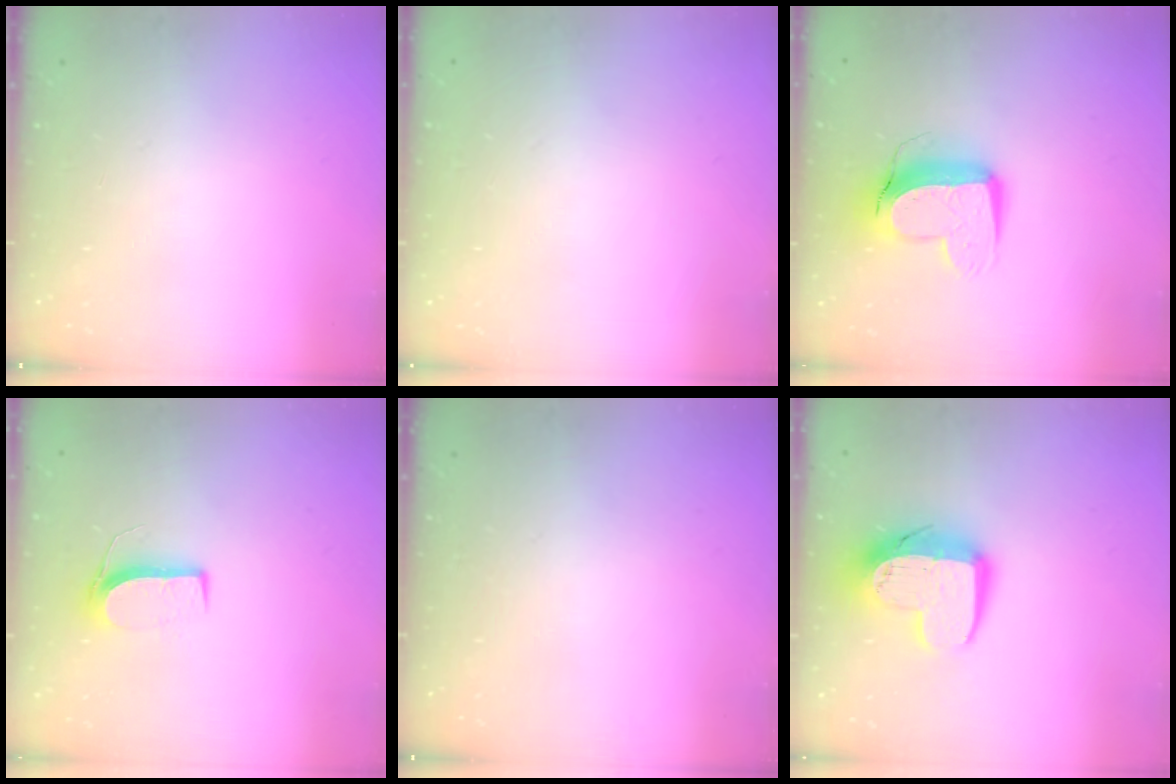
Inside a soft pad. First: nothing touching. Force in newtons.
{"total": 0.0}
{"total": 11.3, "press": 11.2, "slide": 1.1}
{"total": 7.0, "press": 7.0, "slide": 0.4}
{"total": 0.0}
{"total": 12.4, "press": 12.4, "slide": 1.0}